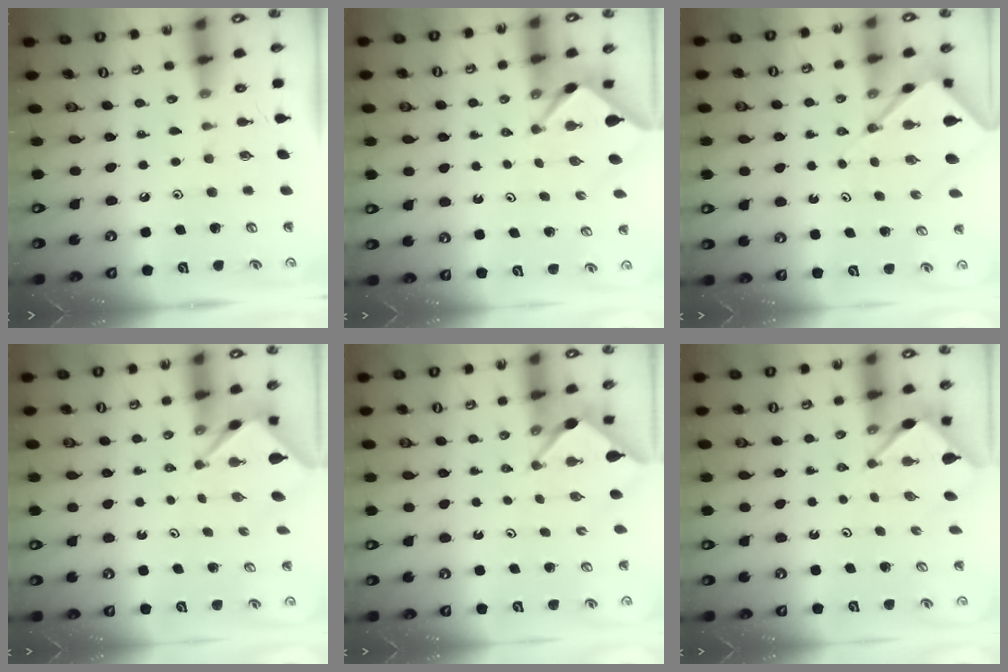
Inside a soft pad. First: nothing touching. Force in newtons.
{"total": 2.6, "press": 2.6, "slide": 0.3}
{"total": 5.8, "press": 5.7, "slide": 0.5}
{"total": 2.6, "press": 2.6, "slide": 0.1}
{"total": 2.7, "press": 2.6, "slide": 0.3}
{"total": 3.0, "press": 3.0, "slide": 0.3}